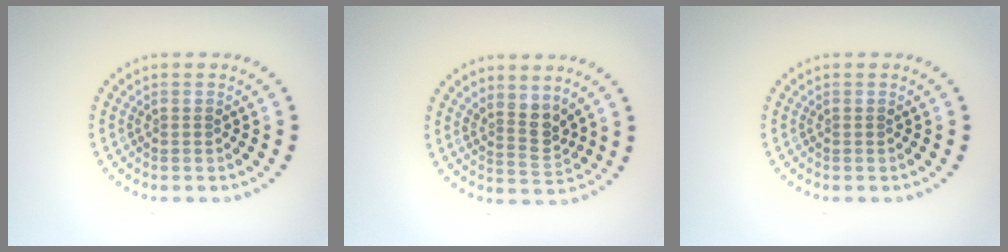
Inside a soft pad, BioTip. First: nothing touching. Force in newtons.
{"total": 2.7, "press": 2.0, "slide": 1.7}
{"total": 0.0}